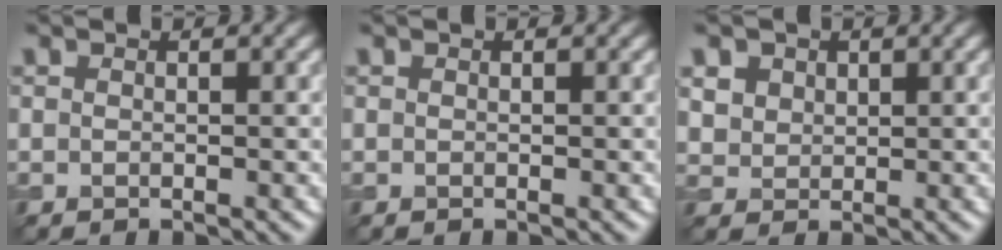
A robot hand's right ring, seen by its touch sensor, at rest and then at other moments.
{"total": 0.0}
{"total": 3.8, "force": [2.0, 2.8, 1.6], "torque": [-0.055, 0.002, 0.043]}